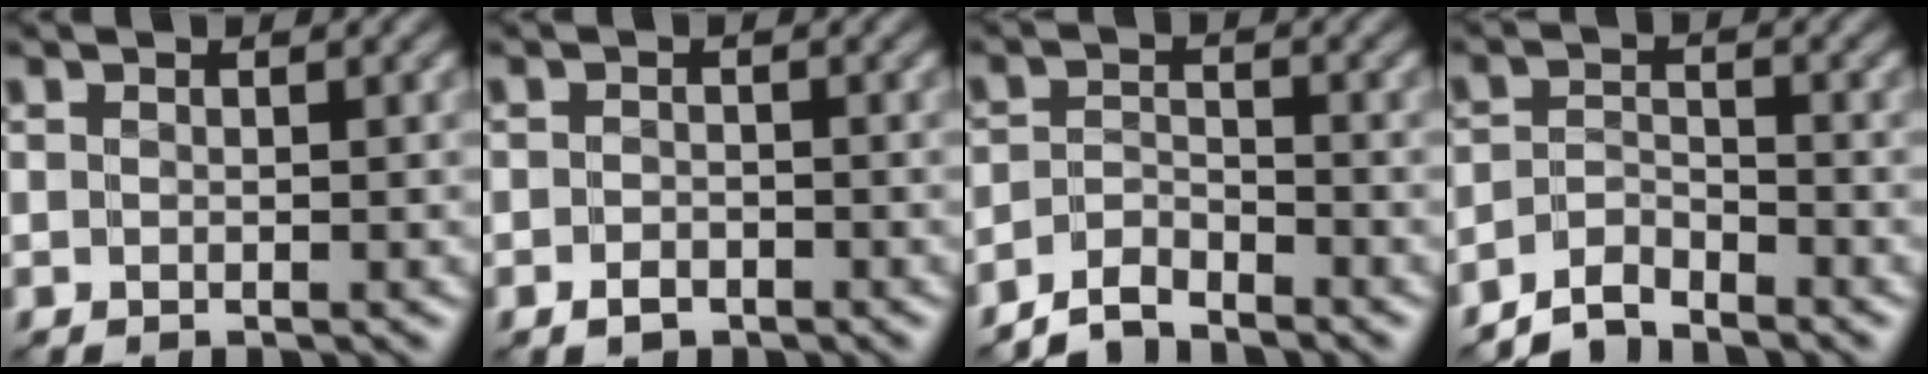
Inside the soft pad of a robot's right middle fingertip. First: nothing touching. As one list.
[{"total": 1.2, "force": [-0.9, 0.7, 0.5], "torque": [-0.007, 0.002, -0.019]}, {"total": 2.8, "force": [-2.7, 0.4, 0.4], "torque": [-0.008, 0.004, -0.063]}, {"total": 2.9, "force": [-2.8, 0.4, 0.5], "torque": [-0.008, 0.005, -0.064]}]